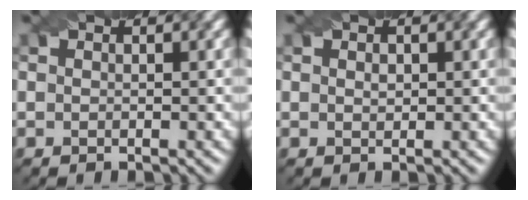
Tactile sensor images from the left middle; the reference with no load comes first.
{"total": 0.7, "force": [0.2, 0.5, 0.4], "torque": [-0.008, 0.000, 0.005]}